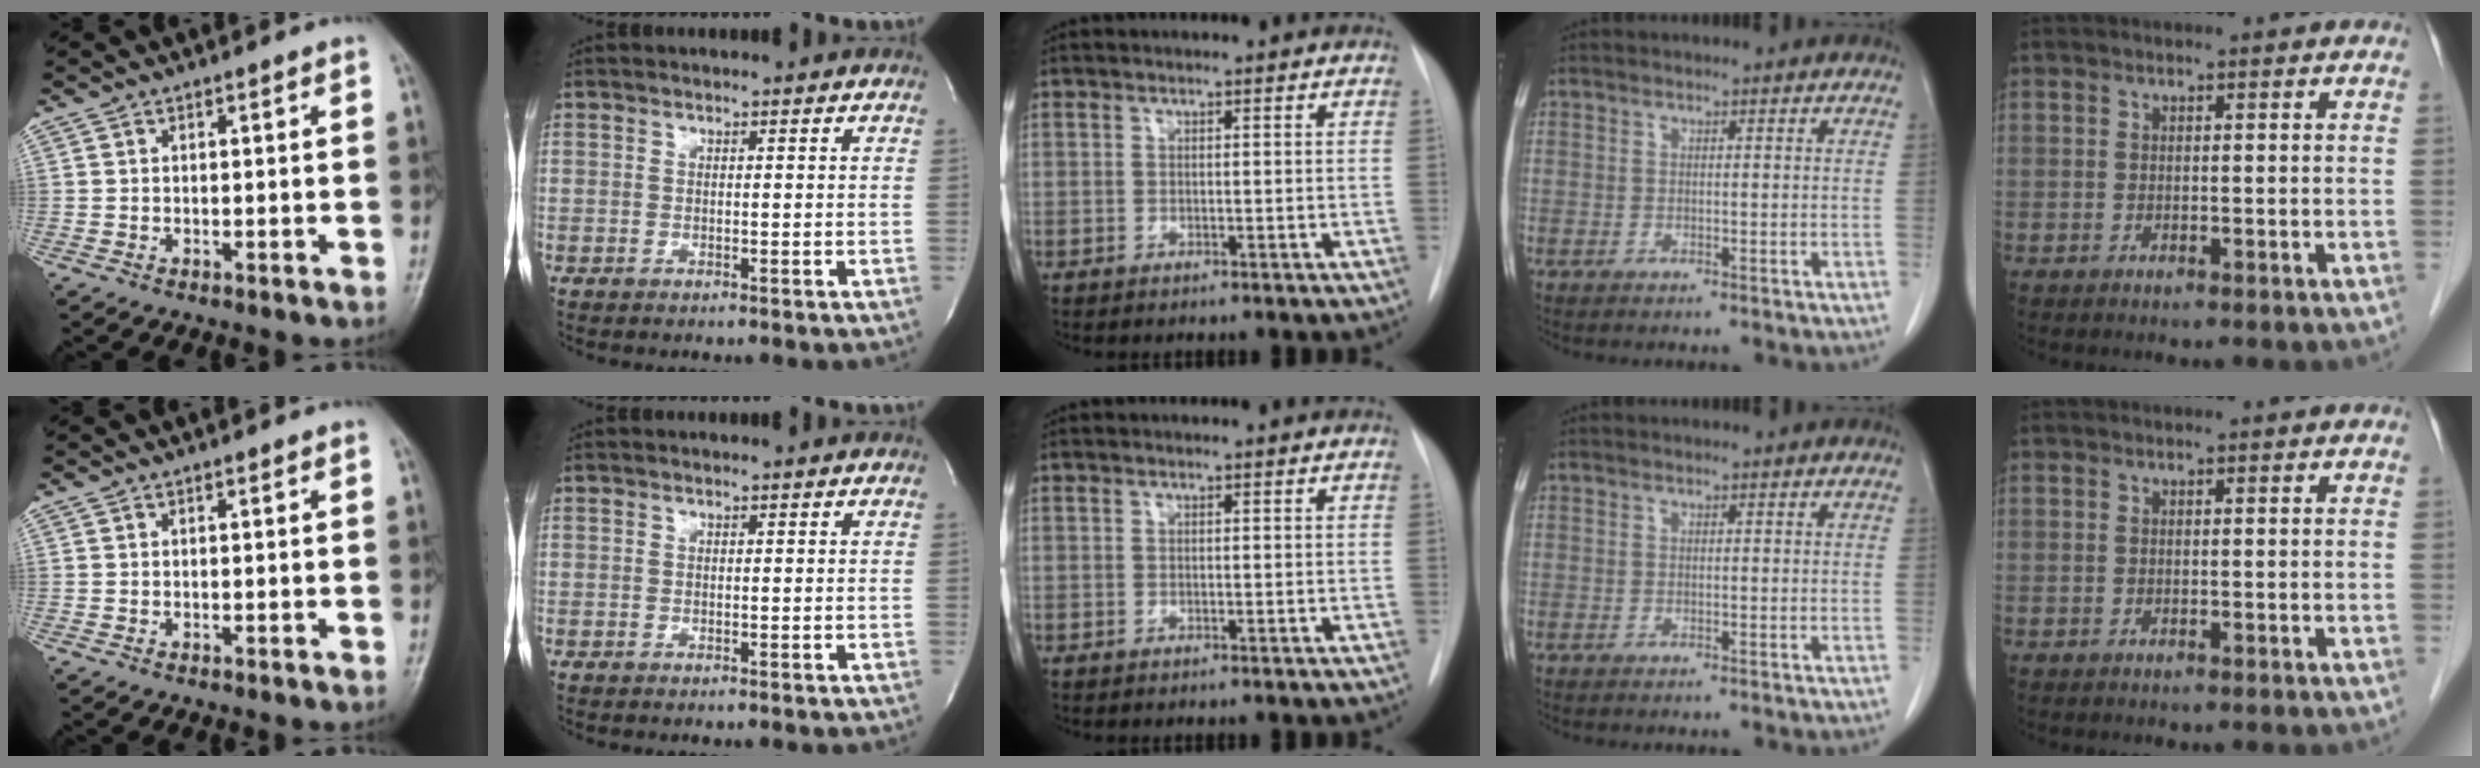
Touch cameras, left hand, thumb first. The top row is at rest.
{}